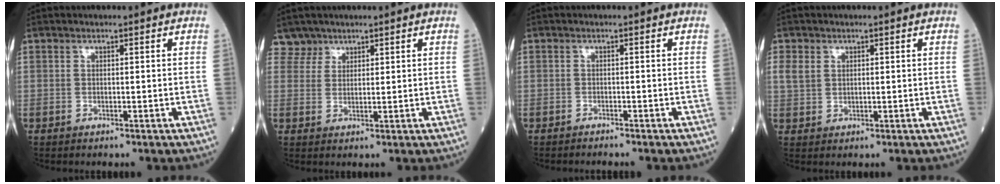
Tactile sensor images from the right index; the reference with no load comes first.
{"total": 2.3, "force": [1.9, 1.2, -0.5], "torque": [0.013, 0.006, 0.035]}
{"total": 1.8, "force": [-1.7, -0.2, 0.5], "torque": [-0.006, -0.001, -0.021]}
{"total": 2.5, "force": [0.9, 2.0, 1.2], "torque": [-0.036, 0.009, 0.022]}